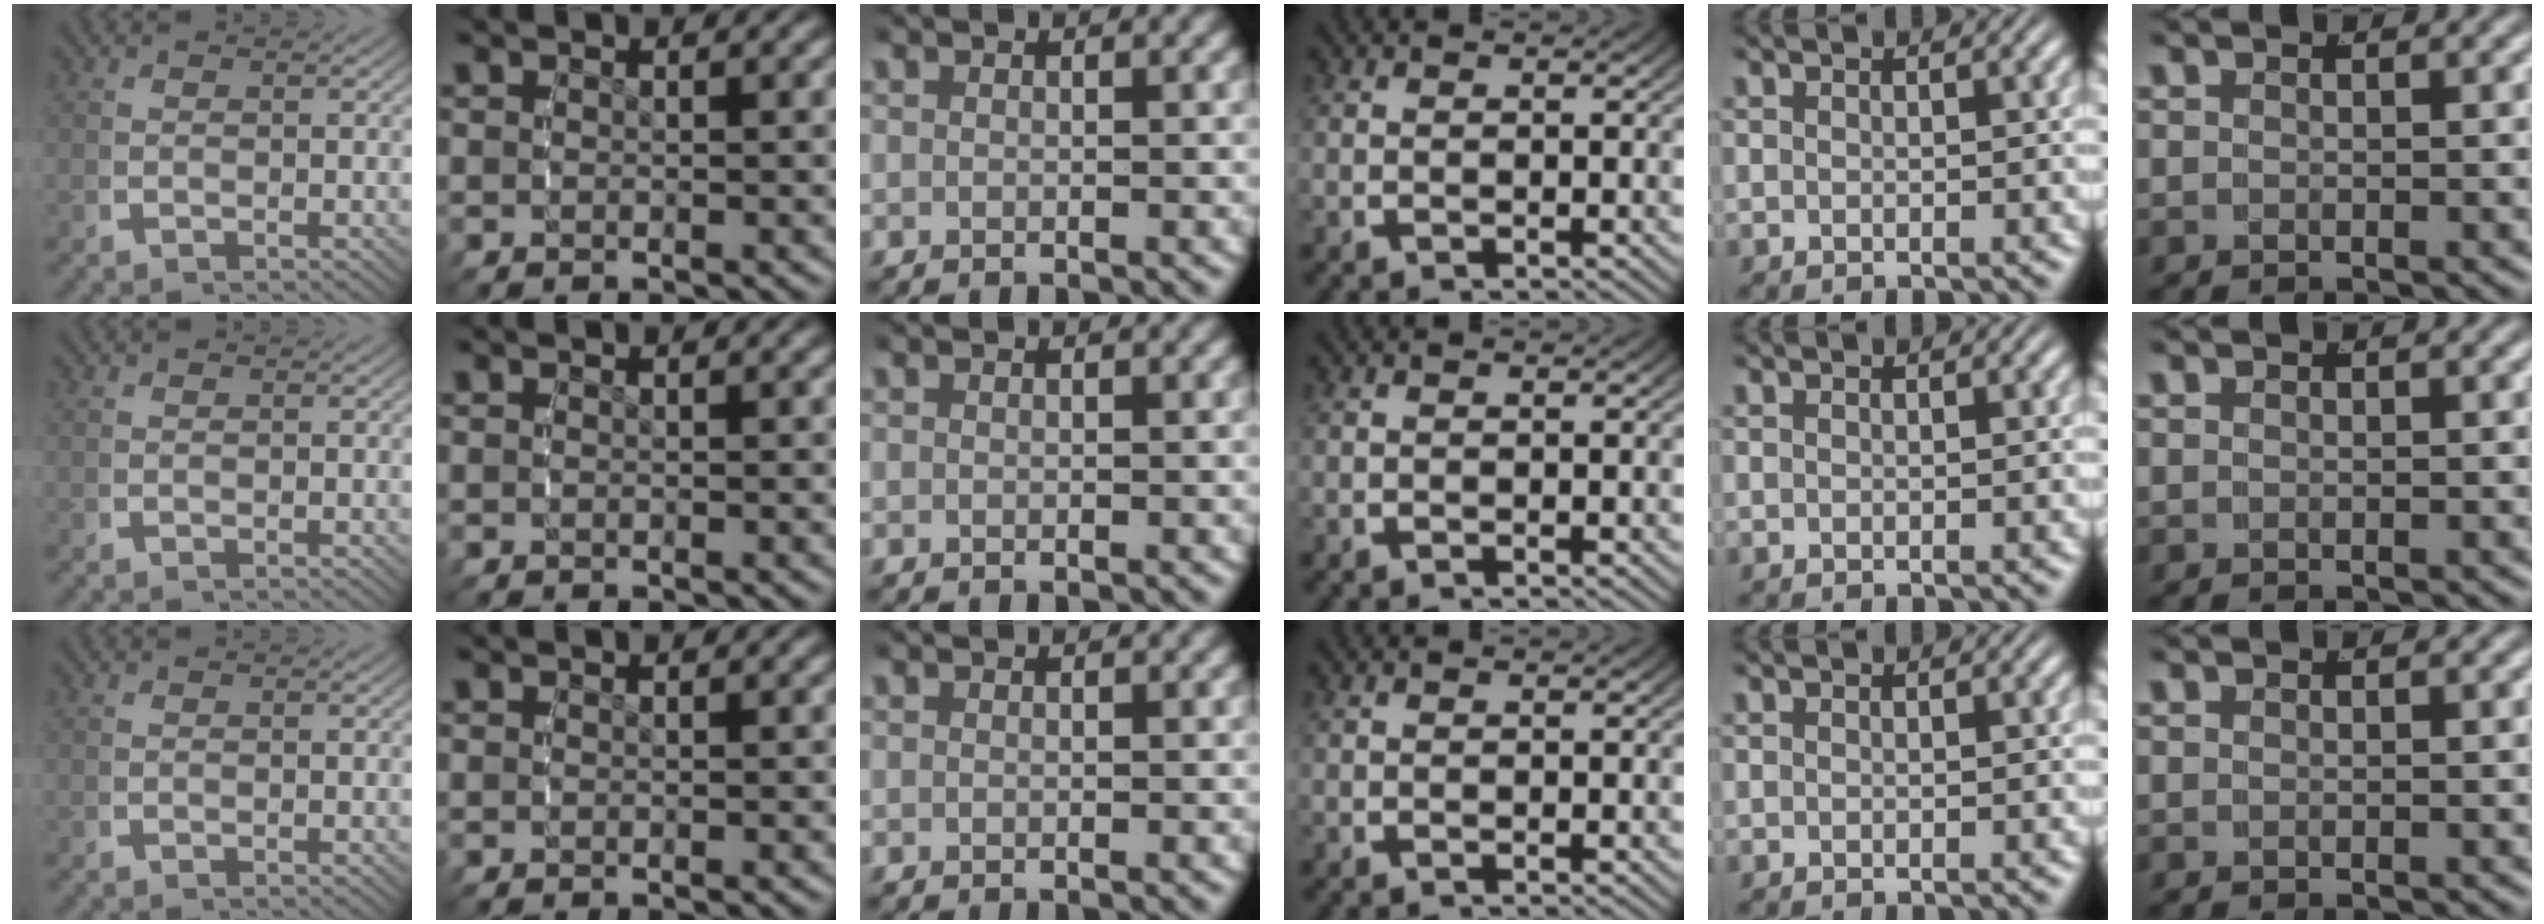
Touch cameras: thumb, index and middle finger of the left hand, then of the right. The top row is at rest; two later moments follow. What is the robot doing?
{"motion": "reach", "object": "ribbon"}